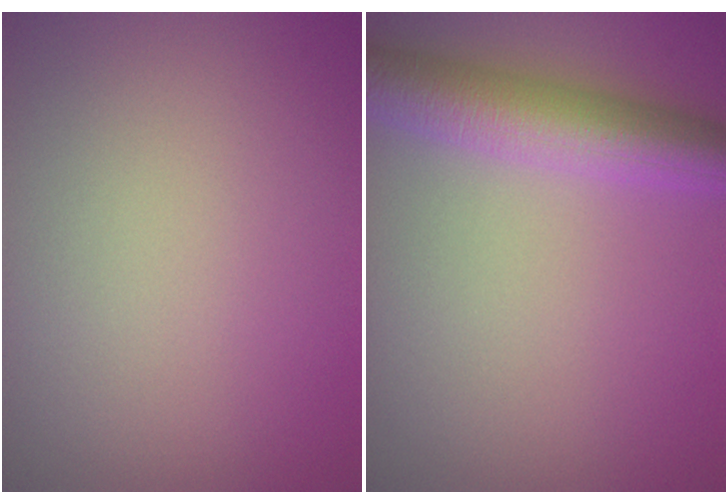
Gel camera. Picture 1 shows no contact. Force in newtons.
{"total": 6.3, "press": 6.3, "slide": 0.1}